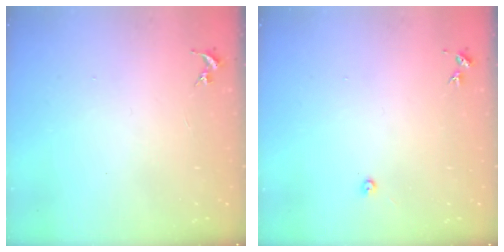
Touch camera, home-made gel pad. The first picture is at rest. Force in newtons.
{"total": 3.0, "press": 3.0, "slide": 0.4}